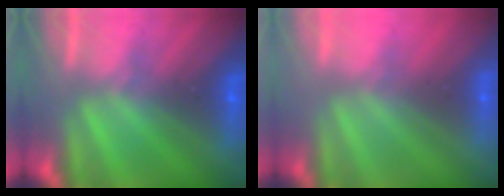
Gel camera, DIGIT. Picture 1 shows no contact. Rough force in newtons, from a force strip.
{"total": 2.8}